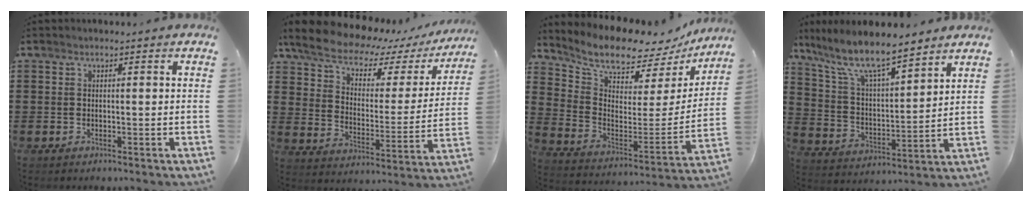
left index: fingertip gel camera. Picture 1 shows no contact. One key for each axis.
{"total": 8.5, "fx": 7.1, "fy": 2.8, "fz": 3.9, "tx": -0.101, "ty": -0.044, "tz": 0.119}
{"total": 9.0, "fx": 8.5, "fy": 1.6, "fz": 2.6, "tx": -0.083, "ty": -0.074, "tz": 0.140}
{"total": 9.1, "fx": 7.7, "fy": 1.8, "fz": 4.5, "tx": -0.122, "ty": -0.042, "tz": 0.131}